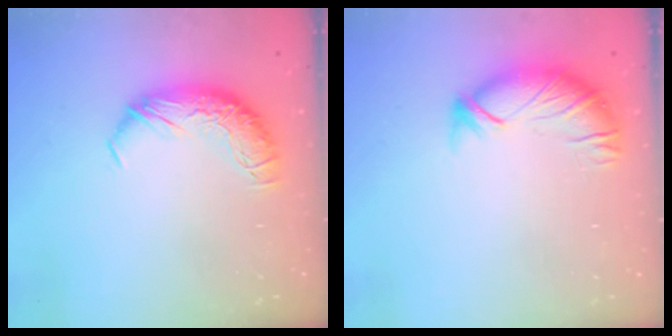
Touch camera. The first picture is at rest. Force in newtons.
{"total": 3.5, "press": 3.2, "slide": 1.3}